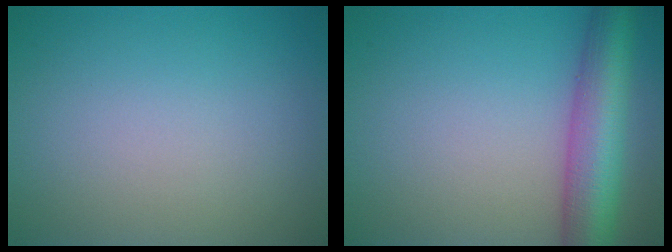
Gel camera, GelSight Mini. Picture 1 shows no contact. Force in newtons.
{"total": 7.4, "press": 7.4, "slide": 0.4}